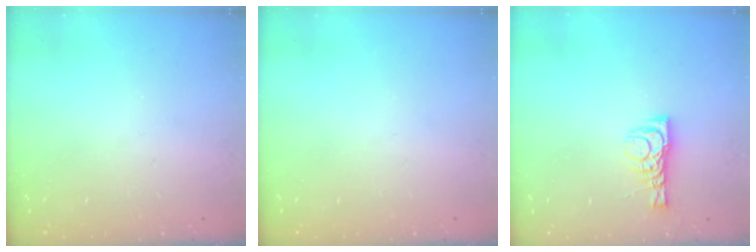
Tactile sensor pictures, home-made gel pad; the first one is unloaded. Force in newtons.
{"total": 0.0}
{"total": 7.0, "press": 6.9, "slide": 0.5}